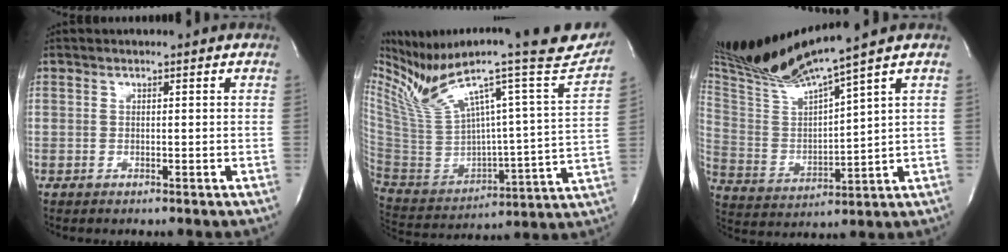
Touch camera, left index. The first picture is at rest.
{"total": 26.7, "force": [22.2, 0.9, 14.8], "torque": [-0.248, -0.049, 0.331]}
{"total": 13.0, "force": [11.1, -2.6, 6.1], "torque": [-0.128, -0.015, 0.218]}